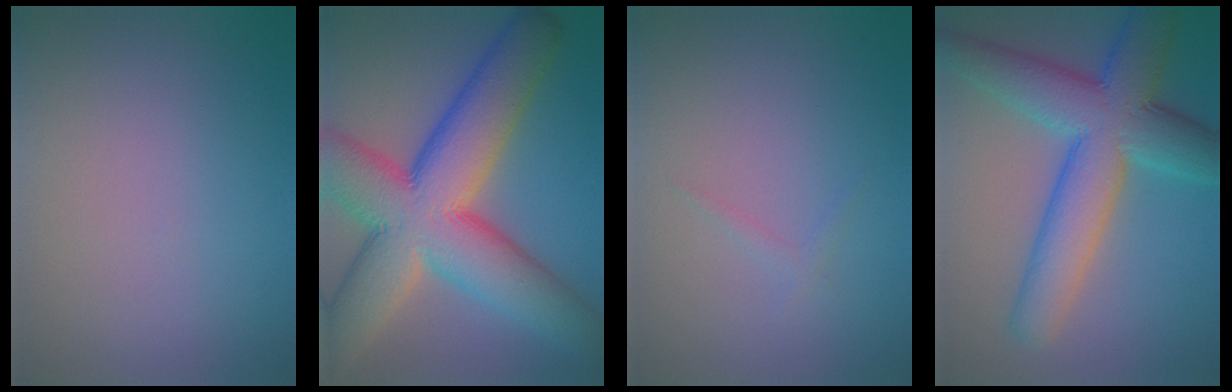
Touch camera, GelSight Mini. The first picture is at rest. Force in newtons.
{"total": 15.3, "press": 15.2, "slide": 0.9}
{"total": 0.7, "press": 0.7, "slide": 0.1}
{"total": 9.7, "press": 9.7, "slide": 0.2}